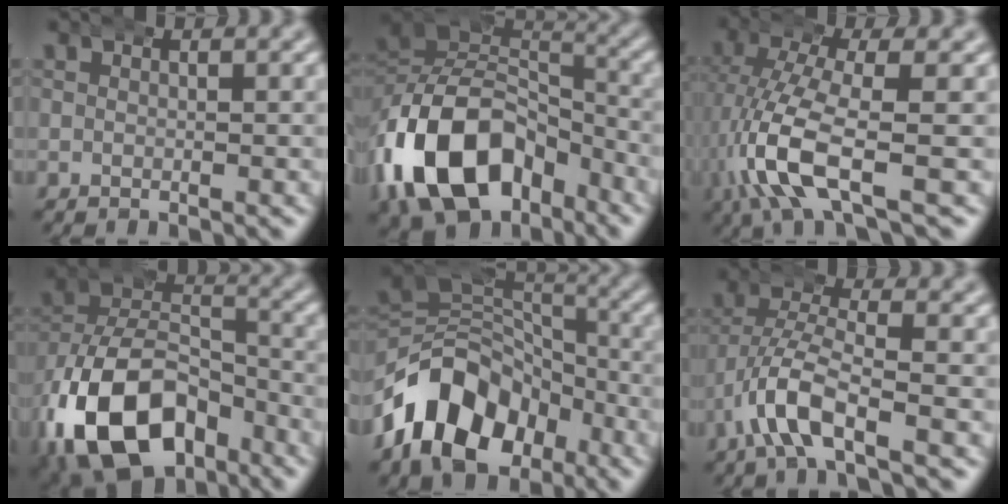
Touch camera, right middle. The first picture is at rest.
{"total": 13.9, "force": [-4.1, 9.7, 9.0], "torque": [-0.191, -0.048, -0.050]}
{"total": 7.0, "force": [-0.9, 2.6, 6.5], "torque": [-0.159, -0.026, -0.001]}
{"total": 14.0, "force": [-5.3, 9.4, 9.0], "torque": [-0.178, -0.050, -0.067]}
{"total": 12.9, "force": [-4.0, 9.6, 7.5], "torque": [-0.125, -0.023, -0.060]}
{"total": 4.8, "force": [-1.5, 2.0, 4.2], "torque": [-0.105, -0.019, -0.015]}